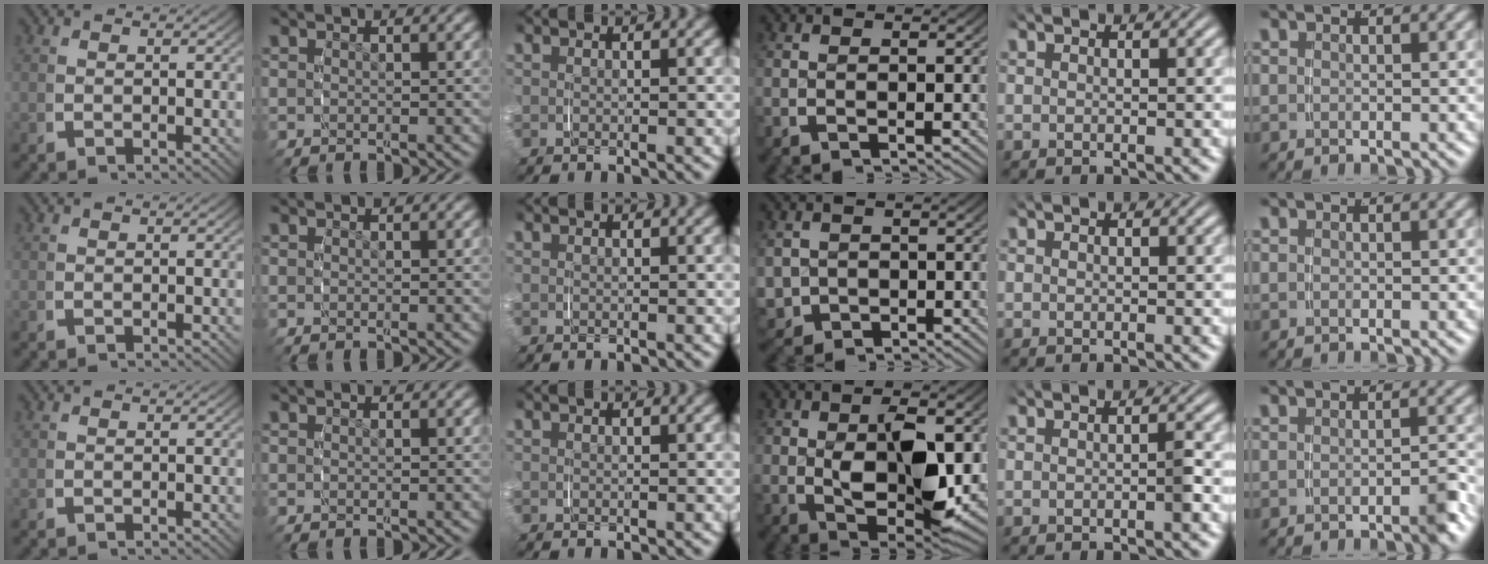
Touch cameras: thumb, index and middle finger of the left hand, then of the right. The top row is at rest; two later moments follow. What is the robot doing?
{"motion": "grasp_and_lifting", "object": "jar lid"}